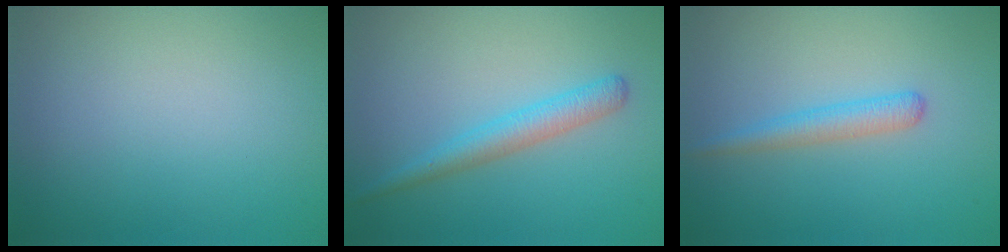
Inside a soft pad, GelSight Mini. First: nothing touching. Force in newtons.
{"total": 2.7, "press": 2.6, "slide": 0.1}
{"total": 2.0, "press": 1.9, "slide": 0.1}